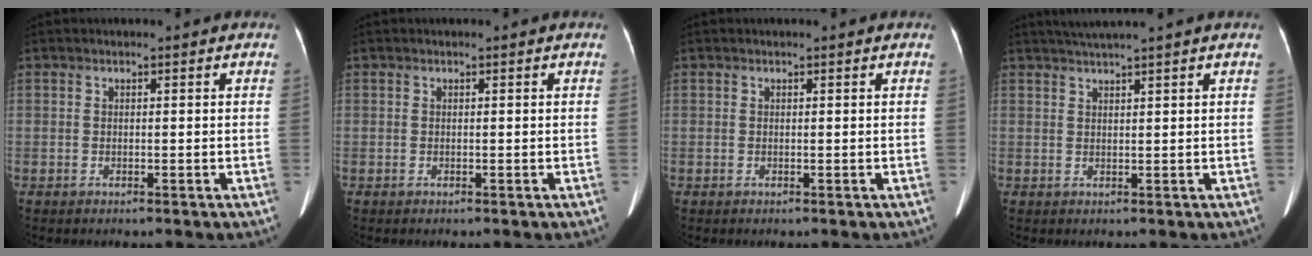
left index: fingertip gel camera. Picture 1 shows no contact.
{"total": 0.0}
{"total": 0.0}
{"total": 3.7, "force": [3.0, -1.2, 1.8], "torque": [-0.025, 0.017, 0.057]}